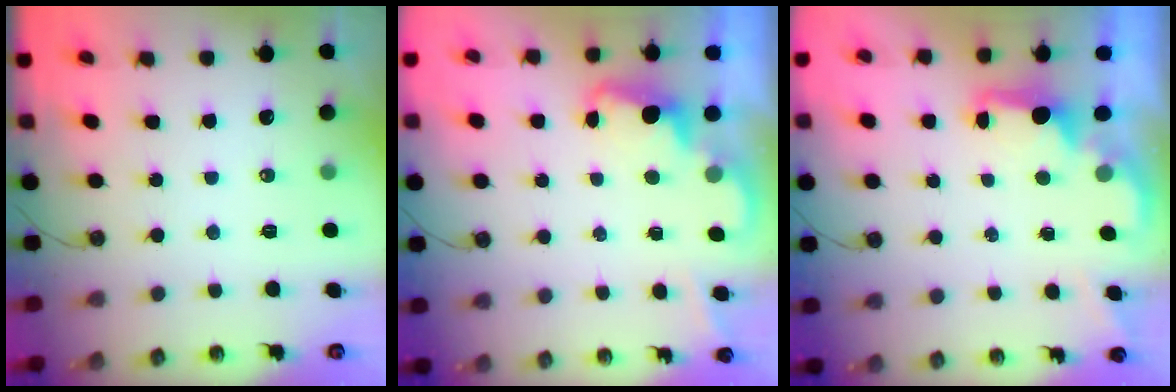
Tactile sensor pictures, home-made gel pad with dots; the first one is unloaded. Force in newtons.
{"total": 2.4, "press": 2.4, "slide": 0.5}
{"total": 1.8, "press": 1.6, "slide": 0.7}